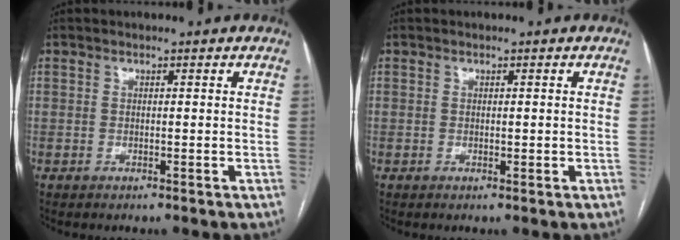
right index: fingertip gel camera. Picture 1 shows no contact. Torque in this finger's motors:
{"motor_torque": [-0.50, 0.77, -0.03, 0.01]}